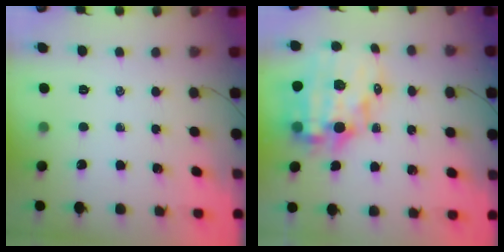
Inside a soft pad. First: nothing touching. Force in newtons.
{"total": 16.4, "press": 15.9, "slide": 3.8}